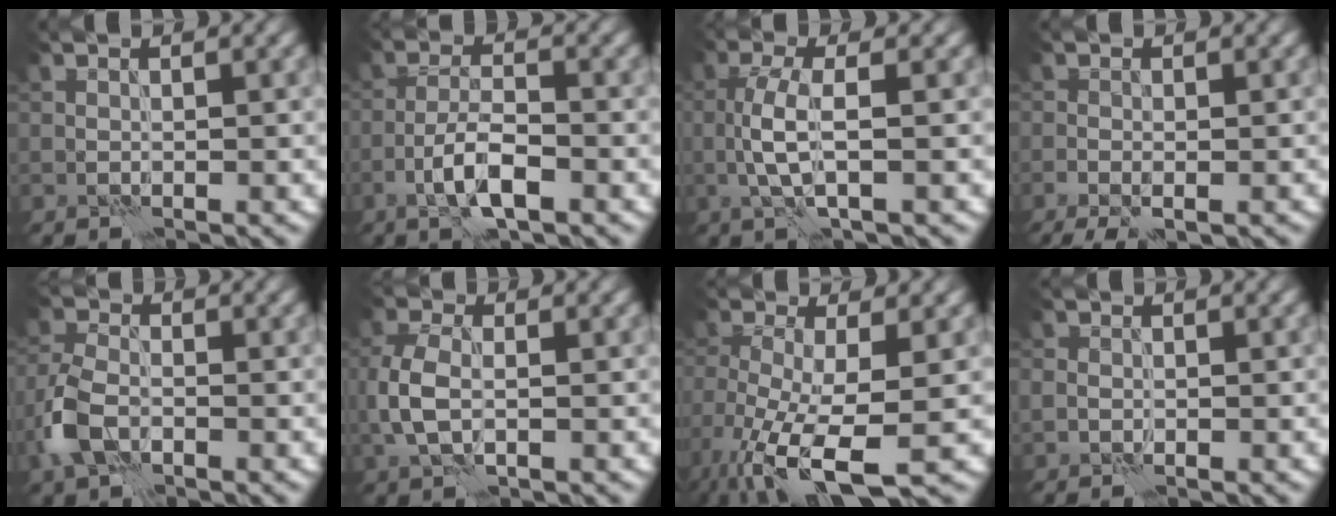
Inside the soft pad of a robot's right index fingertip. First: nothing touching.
{"total": 4.3, "force": [-2.2, 1.2, 3.6], "torque": [-0.066, 0.006, -0.044]}
{"total": 3.6, "force": [-0.3, 0.8, 3.5], "torque": [-0.076, 0.002, -0.009]}
{"total": 2.9, "force": [-1.7, 0.9, 2.1], "torque": [-0.040, -0.003, -0.027]}
{"total": 4.6, "force": [-2.0, 2.8, 3.1], "torque": [-0.076, 0.000, -0.050]}
{"total": 4.1, "force": [-0.3, 2.5, 3.3], "torque": [-0.081, 0.002, -0.008]}
{"total": 10.2, "force": [-4.7, 3.9, 8.3], "torque": [-0.169, -0.027, -0.083]}
{"total": 1.3, "force": [-0.2, 1.1, 0.5], "torque": [-0.005, -0.003, -0.004]}